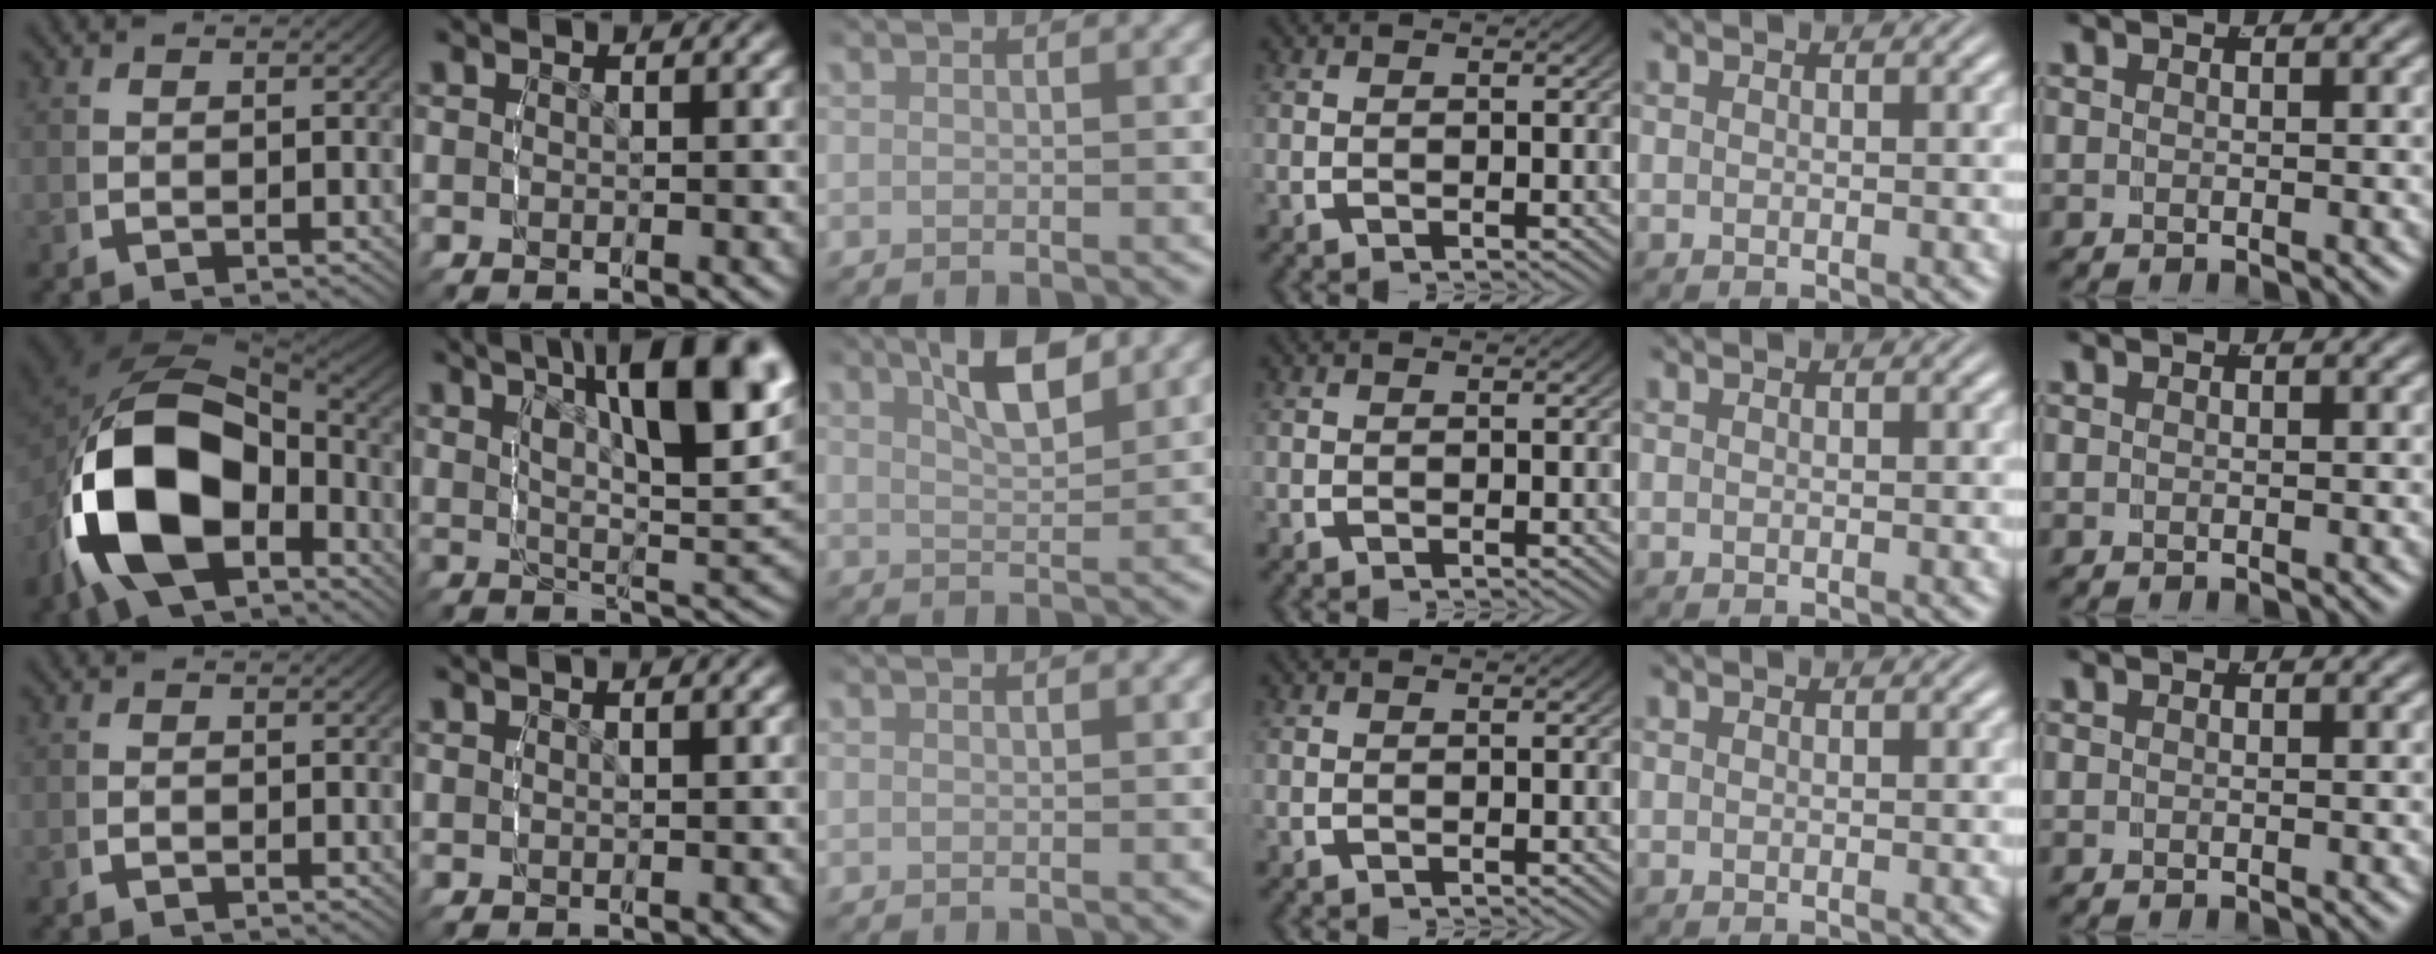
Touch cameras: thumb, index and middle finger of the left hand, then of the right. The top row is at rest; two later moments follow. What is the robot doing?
{"motion": "lift_and_place", "object": "lipstick"}